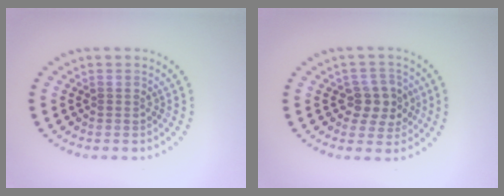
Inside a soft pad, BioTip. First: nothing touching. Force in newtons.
{"total": 3.2, "press": 3.0, "slide": 1.2}